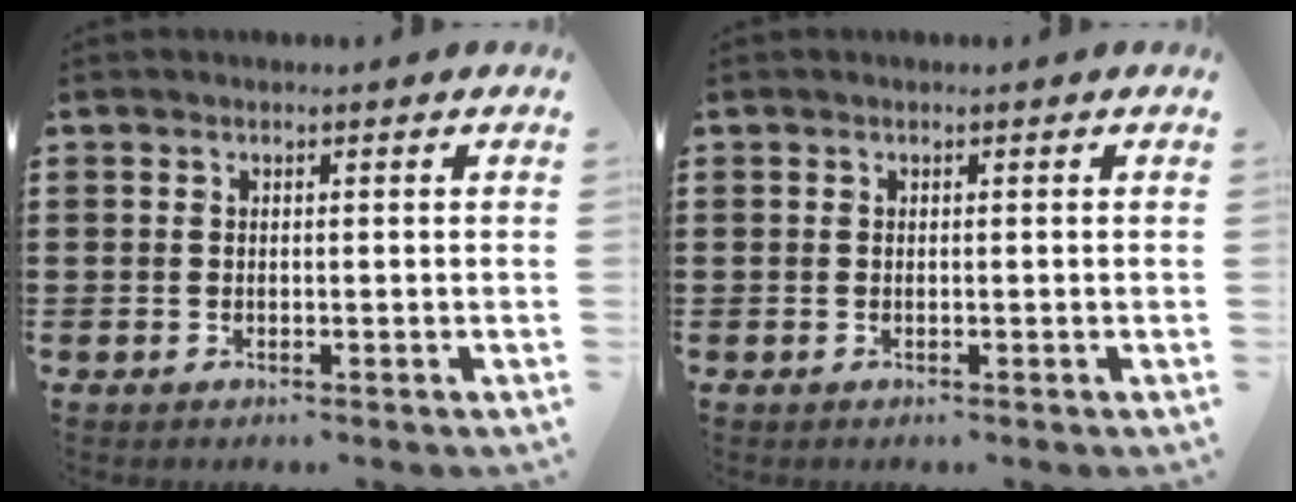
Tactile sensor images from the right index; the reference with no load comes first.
{"total": 0.0}